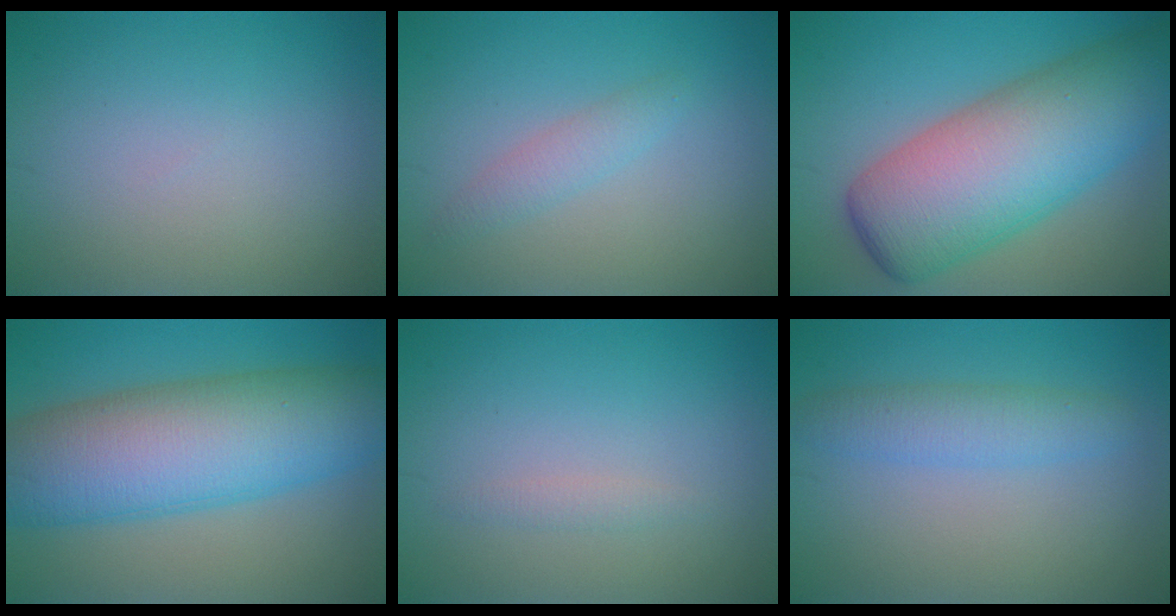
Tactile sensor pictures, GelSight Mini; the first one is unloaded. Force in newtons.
{"total": 1.7, "press": 1.7, "slide": 0.1}
{"total": 12.0, "press": 12.0, "slide": 0.3}
{"total": 12.1, "press": 12.1, "slide": 0.3}
{"total": 0.8, "press": 0.8, "slide": 0.1}
{"total": 2.9, "press": 2.9, "slide": 0.1}